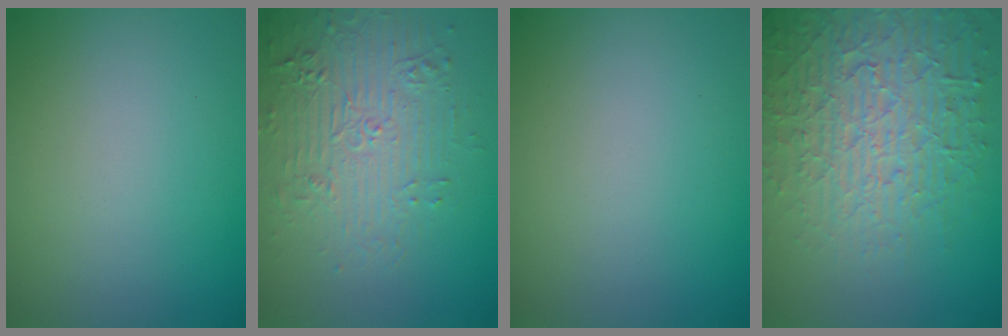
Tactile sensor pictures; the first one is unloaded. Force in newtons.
{"total": 4.5, "press": 4.0, "slide": 2.0}
{"total": 0.0}
{"total": 7.2, "press": 7.0, "slide": 1.7}